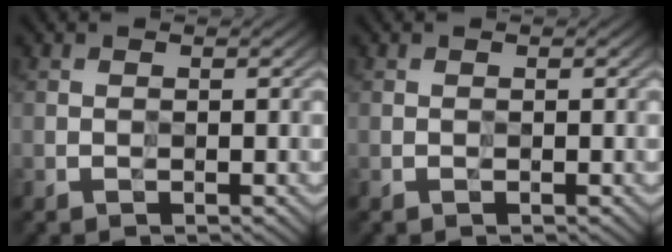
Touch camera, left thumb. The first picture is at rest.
{"total": 0.0}